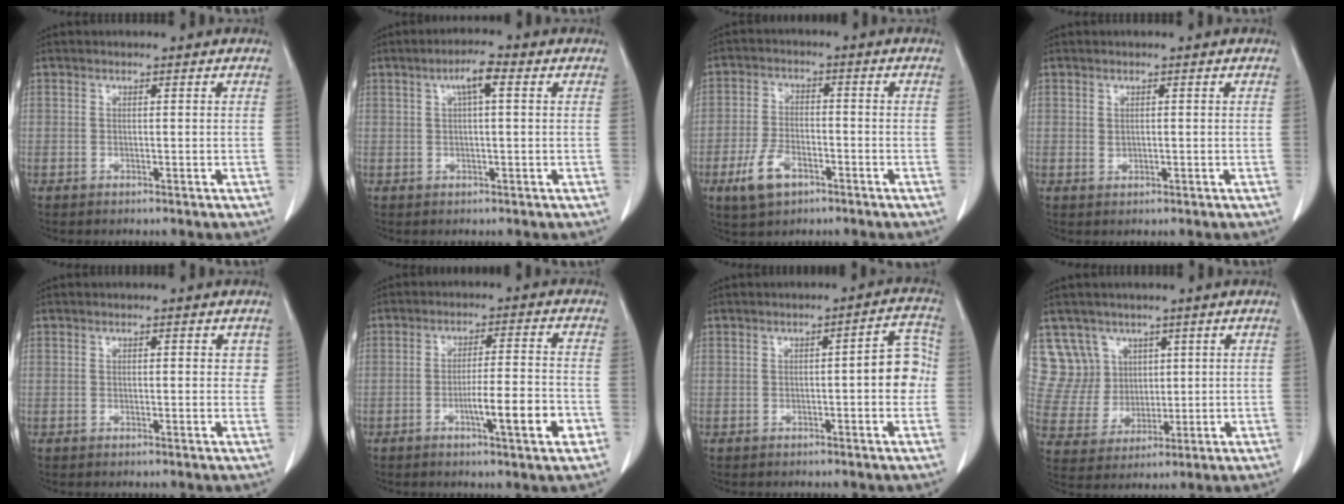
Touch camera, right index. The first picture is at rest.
{"total": 3.8, "force": [1.3, 0.6, 3.6], "torque": [-0.065, 0.011, 0.022]}
{"total": 6.6, "force": [-3.6, 3.4, 4.4], "torque": [-0.095, 0.000, -0.063]}
{"total": 0.7, "force": [0.2, 0.5, 0.5], "torque": [-0.009, -0.002, 0.006]}
{"total": 2.9, "force": [0.9, 1.4, 2.4], "torque": [-0.022, 0.000, 0.005]}
{"total": 8.3, "force": [-3.1, 0.5, 7.7], "torque": [-0.116, -0.002, -0.047]}
{"total": 6.1, "force": [-0.4, 1.4, 5.9], "torque": [-0.066, 0.019, -0.010]}
{"total": 8.0, "force": [4.4, 6.7, 0.0], "torque": [-0.003, 0.024, 0.101]}